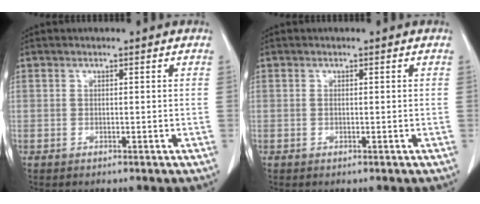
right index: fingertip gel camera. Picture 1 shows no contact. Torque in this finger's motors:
{"motor_torque": [-0.01, 0.01, -0.01, -0.01]}